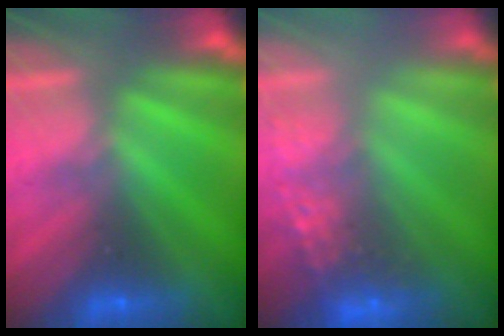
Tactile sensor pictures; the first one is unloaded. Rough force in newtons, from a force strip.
{"total": 8.1}